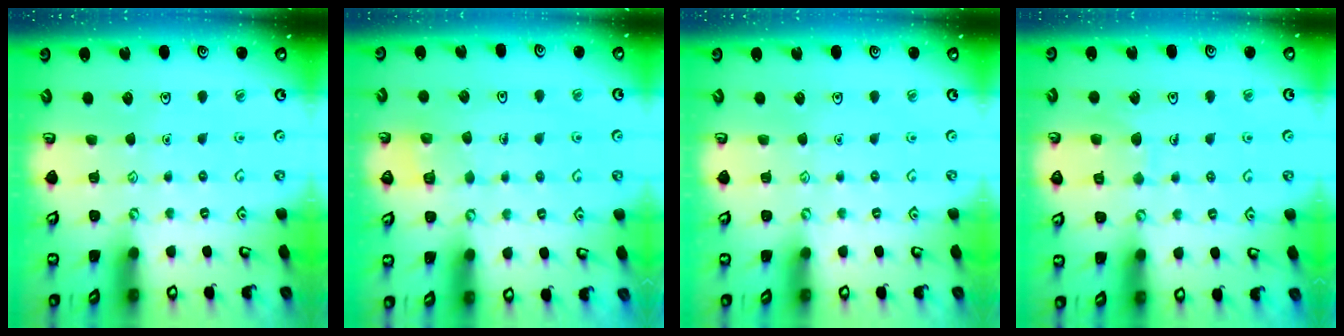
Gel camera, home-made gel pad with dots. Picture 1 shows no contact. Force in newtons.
{"total": 2.8, "press": 2.8, "slide": 0.1}
{"total": 0.0}
{"total": 6.7, "press": 6.7, "slide": 0.4}